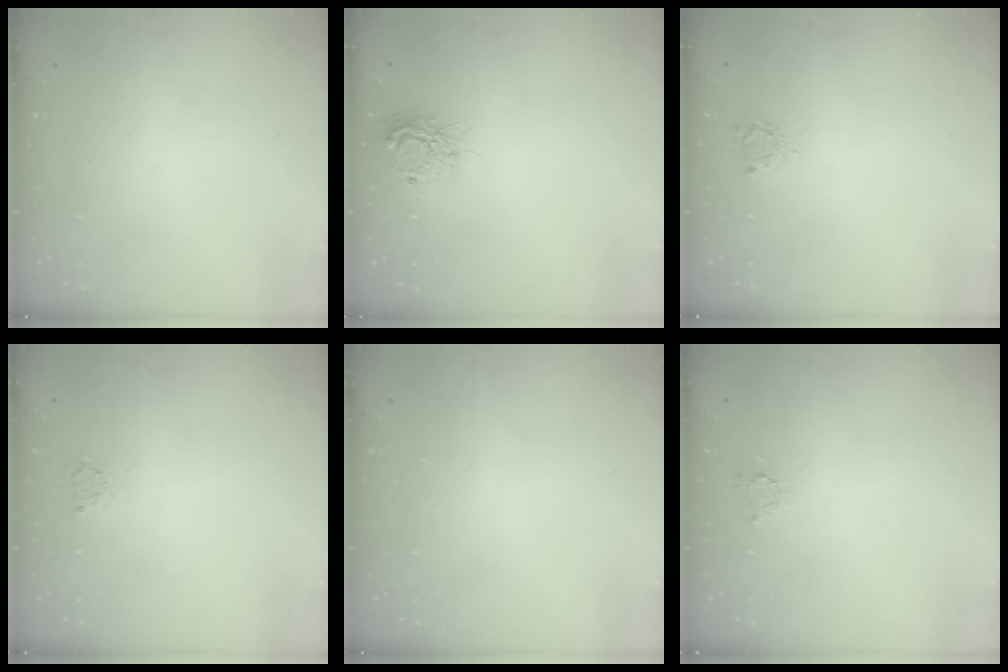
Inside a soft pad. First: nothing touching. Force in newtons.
{"total": 9.4, "press": 9.4, "slide": 0.7}
{"total": 3.0, "press": 3.0, "slide": 0.3}
{"total": 2.0, "press": 2.0, "slide": 0.4}
{"total": 0.0}
{"total": 2.7, "press": 2.7, "slide": 0.4}